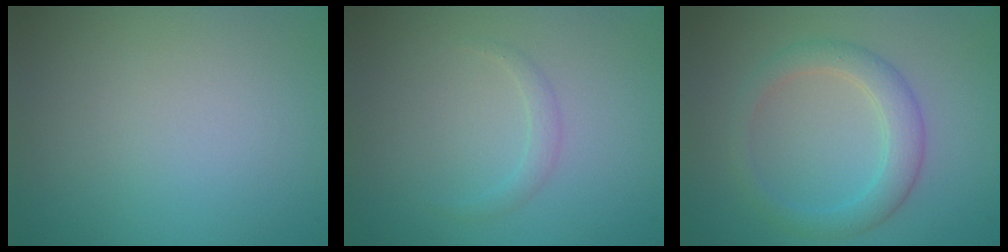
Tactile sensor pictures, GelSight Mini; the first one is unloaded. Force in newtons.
{"total": 1.0, "press": 1.0, "slide": 0.1}
{"total": 3.2, "press": 3.2, "slide": 0.2}